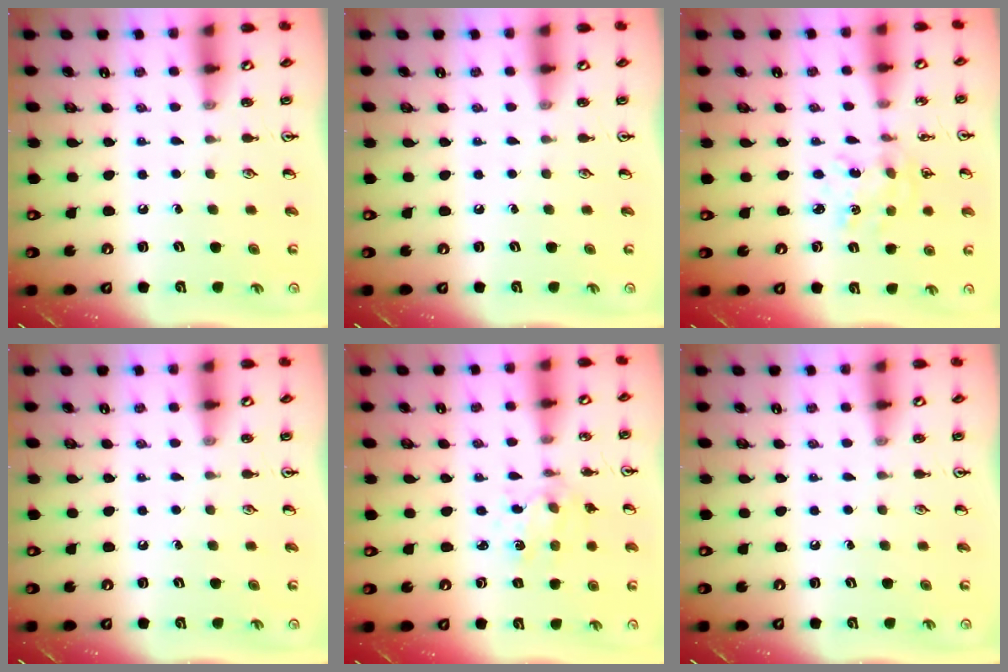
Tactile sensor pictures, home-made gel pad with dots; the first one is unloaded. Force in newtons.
{"total": 0.0}
{"total": 2.1, "press": 2.1, "slide": 0.1}
{"total": 0.0}
{"total": 1.8, "press": 1.8, "slide": 0.3}
{"total": 0.0}